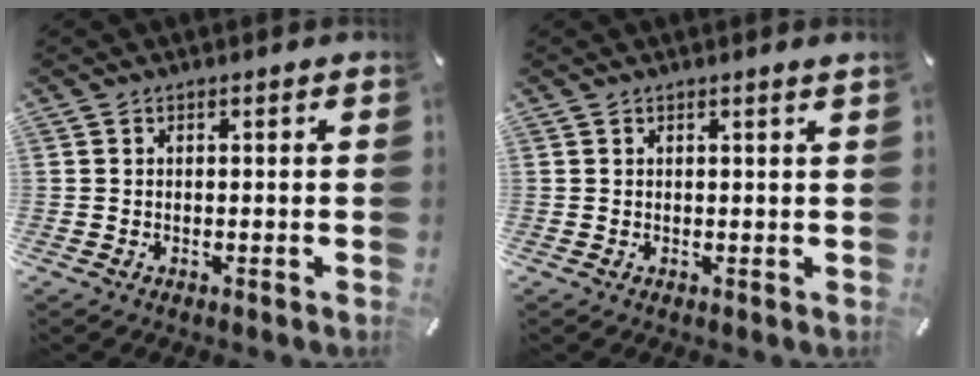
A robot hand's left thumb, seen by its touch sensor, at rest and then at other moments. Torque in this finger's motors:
{"motor_torque": [0.13, -0.04, -0.06, -0.33, 0.01]}